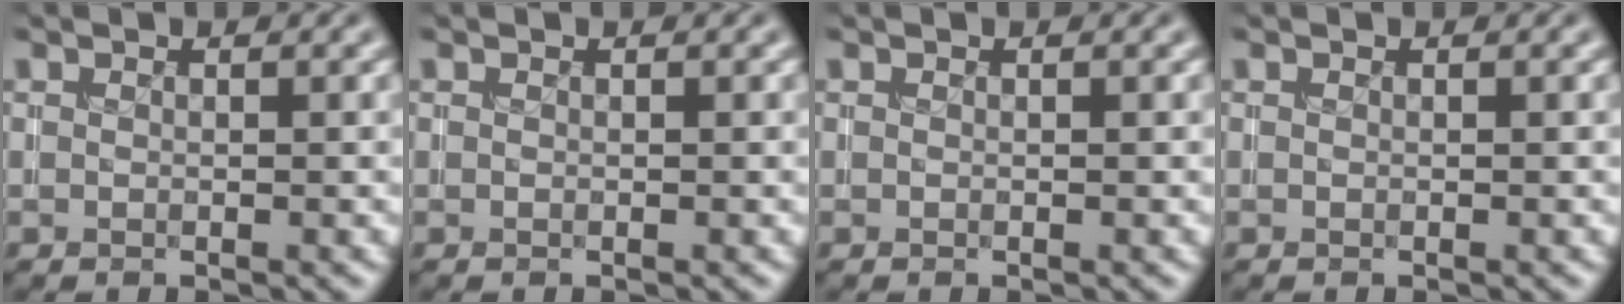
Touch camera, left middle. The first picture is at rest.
{"total": 0.0}
{"total": 0.0}
{"total": 0.0}